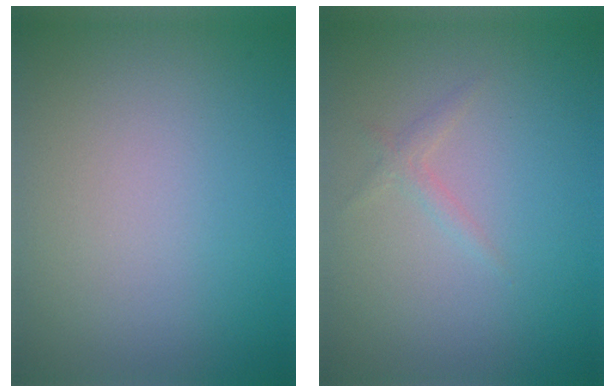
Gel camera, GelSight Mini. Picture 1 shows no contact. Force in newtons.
{"total": 0.9, "press": 0.9, "slide": 0.1}